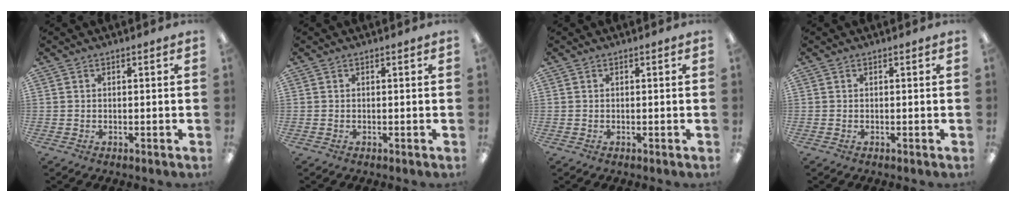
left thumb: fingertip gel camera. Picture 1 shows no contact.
{"total": 0.0}
{"total": 0.0}
{"total": 0.0}